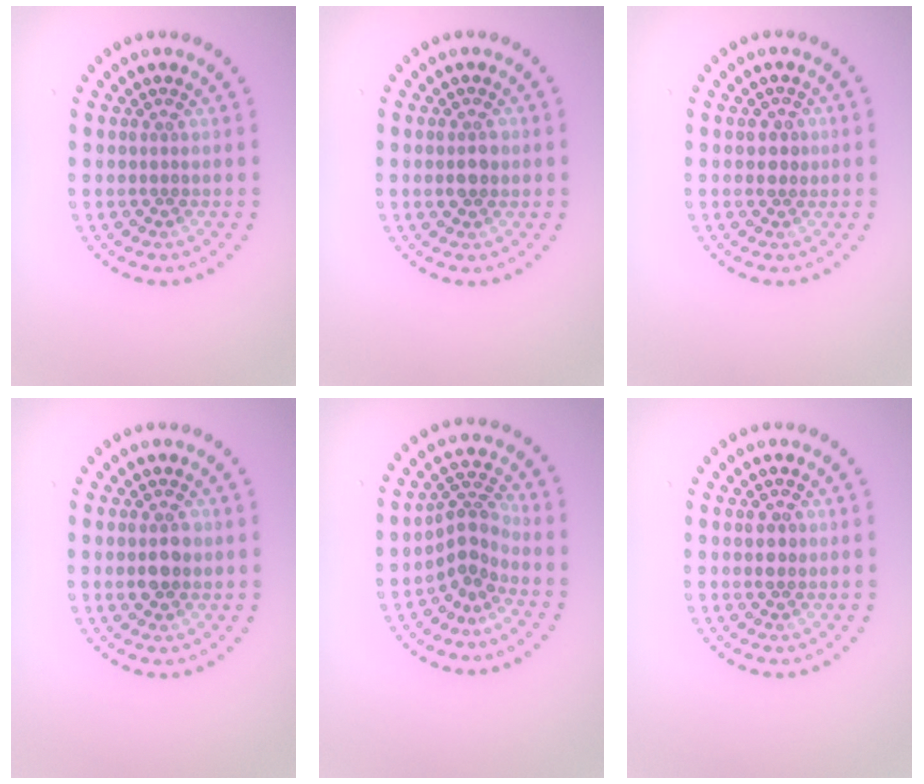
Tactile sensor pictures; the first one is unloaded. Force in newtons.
{"total": 2.2, "press": 2.2, "slide": 0.1}
{"total": 1.3, "press": 1.3, "slide": 0.2}
{"total": 2.6, "press": 2.6, "slide": 0.1}
{"total": 2.9, "press": 1.9, "slide": 2.1}
{"total": 1.3, "press": 1.3, "slide": 0.2}